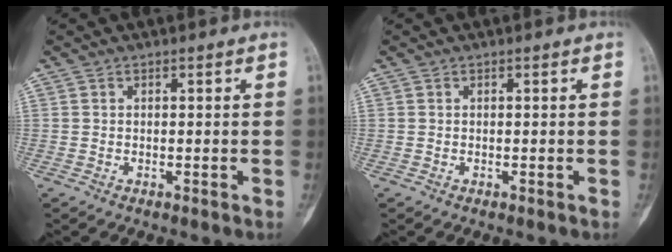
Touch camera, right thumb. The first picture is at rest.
{"total": 0.0}